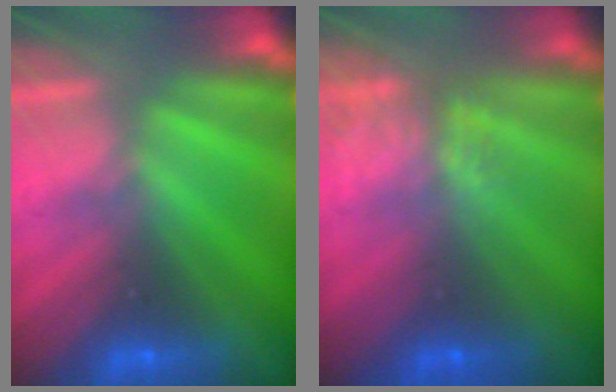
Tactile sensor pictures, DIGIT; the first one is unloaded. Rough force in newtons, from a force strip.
{"total": 3.9}